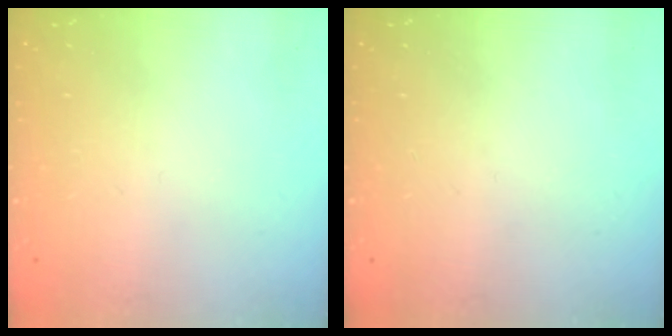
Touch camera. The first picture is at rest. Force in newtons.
{"total": 0.0}